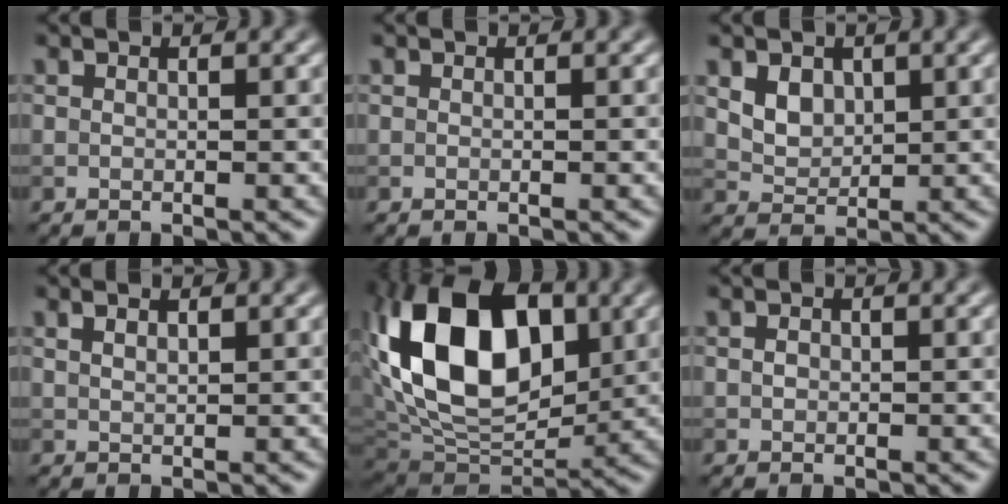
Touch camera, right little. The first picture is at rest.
{"total": 0.0}
{"total": 2.9, "force": [1.2, 2.2, 1.5], "torque": [-0.034, -0.009, 0.029]}
{"total": 1.2, "force": [0.8, 0.3, 0.8], "torque": [-0.017, 0.002, 0.016]}
{"total": 15.7, "force": [3.7, 9.7, 11.8], "torque": [-0.218, 0.024, 0.057]}
{"total": 0.7, "force": [-0.1, 0.6, 0.3], "torque": [-0.005, -0.002, -0.003]}